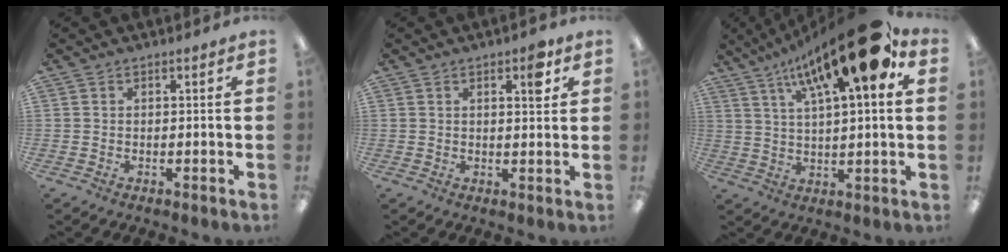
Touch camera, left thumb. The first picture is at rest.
{"total": 5.1, "force": [2.6, 1.8, 4.0], "torque": [-0.044, -0.010, 0.034]}
{"total": 21.7, "force": [12.2, 5.7, 17.0], "torque": [-0.261, -0.062, 0.189]}